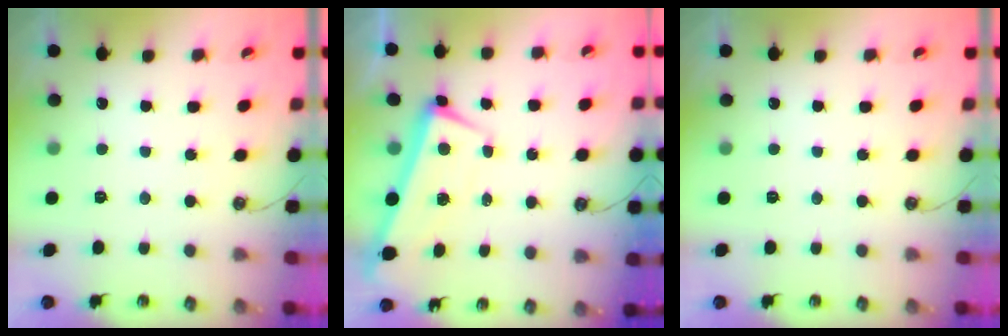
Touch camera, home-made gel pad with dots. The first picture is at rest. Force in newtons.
{"total": 2.0, "press": 1.9, "slide": 0.6}
{"total": 0.0}